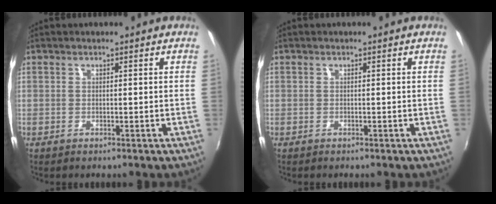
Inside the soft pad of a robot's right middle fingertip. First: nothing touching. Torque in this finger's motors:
{"motor_torque": [-0.39, -0.01, -0.02, -0.01]}